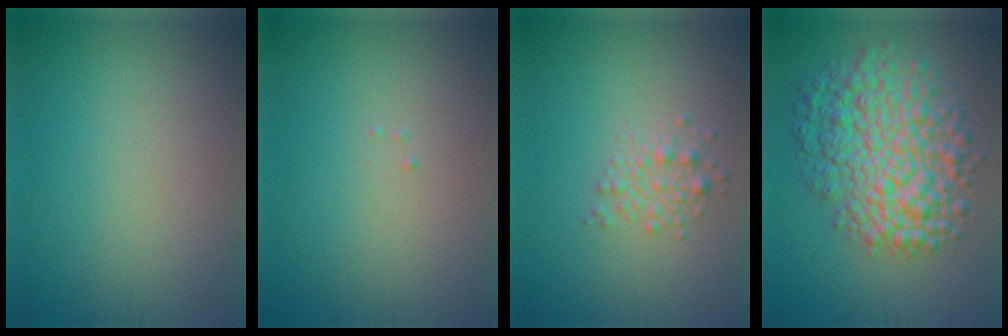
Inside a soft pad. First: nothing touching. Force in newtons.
{"total": 0.0}
{"total": 1.9, "press": 1.9, "slide": 0.1}
{"total": 9.0, "press": 9.0, "slide": 0.2}